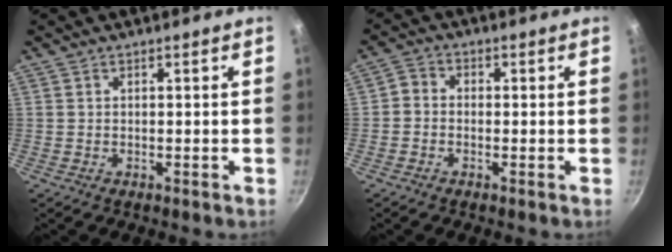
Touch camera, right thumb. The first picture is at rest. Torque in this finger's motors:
{"motor_torque": [-0.39, 0.25, 0.15, -0.47, 0.07]}